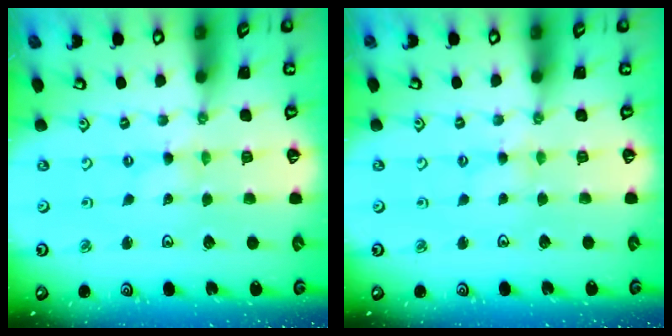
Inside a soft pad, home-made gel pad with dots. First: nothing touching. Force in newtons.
{"total": 1.6, "press": 1.6, "slide": 0.4}